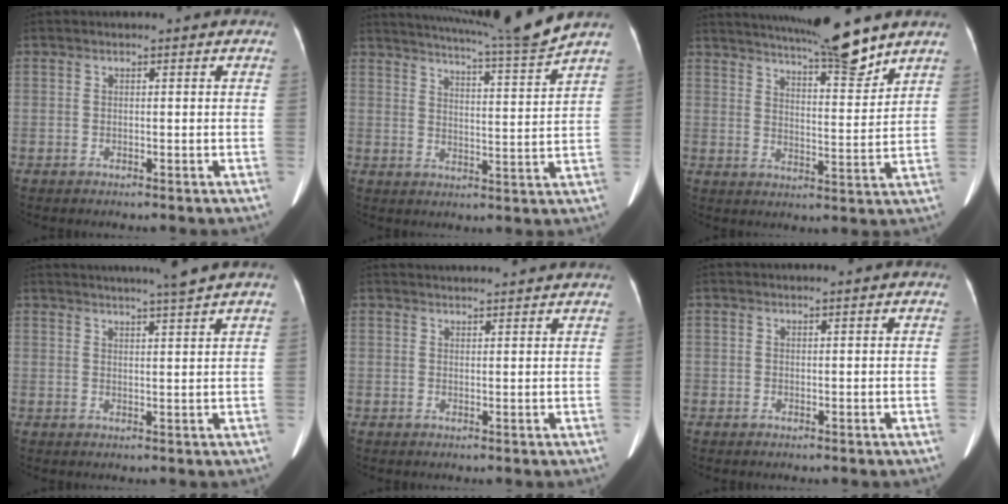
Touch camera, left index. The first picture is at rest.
{"total": 11.3, "force": [10.4, -2.9, 3.3], "torque": [-0.062, -0.045, 0.152]}
{"total": 11.8, "force": [10.3, 0.2, 5.8], "torque": [-0.090, -0.004, 0.152]}
{"total": 5.6, "force": [4.7, -1.5, 2.6], "torque": [-0.038, -0.001, 0.065]}
{"total": 6.9, "force": [6.7, 0.0, 1.8], "torque": [-0.022, 0.029, 0.076]}
{"total": 0.0}